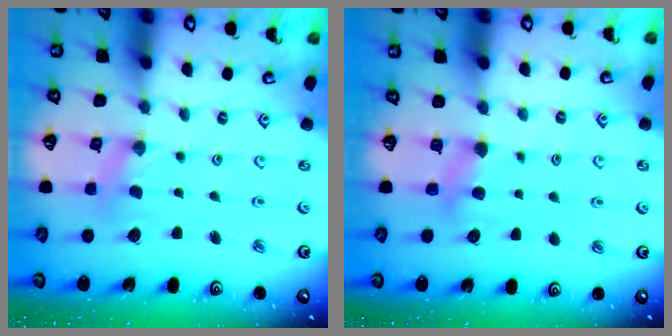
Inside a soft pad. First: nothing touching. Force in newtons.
{"total": 3.6, "press": 3.6, "slide": 0.5}